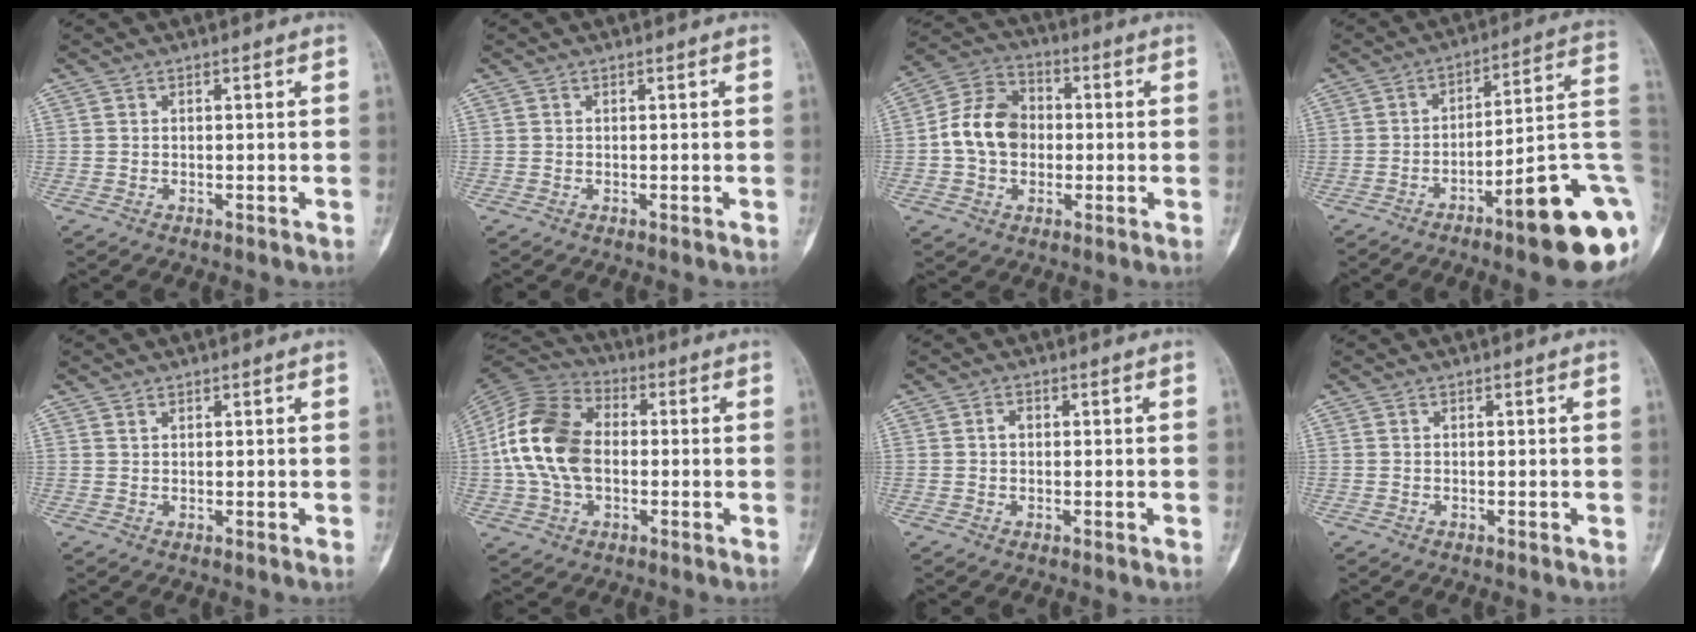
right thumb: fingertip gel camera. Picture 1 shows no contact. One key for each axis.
{"total": 0.0}
{"total": 11.3, "fx": -0.5, "fy": 8.7, "fz": 7.2, "tx": -0.114, "ty": 0.031, "tz": -0.019}
{"total": 19.3, "fx": -7.0, "fy": 4.2, "fz": 17.5, "tx": -0.170, "ty": 0.053, "tz": -0.090}
{"total": 0.8, "fx": 0.7, "fy": 0.4, "fz": -0.2, "tx": 0.007, "ty": -0.003, "tz": 0.010}
{"total": 15.4, "fx": -0.4, "fy": 10.5, "fz": 11.3, "tx": -0.214, "ty": 0.027, "tz": -0.015}
{"total": 1.3, "fx": 0.1, "fy": 0.9, "fz": 0.9, "tx": -0.009, "ty": 0.003, "tz": 0.000}
{"total": 0.0}